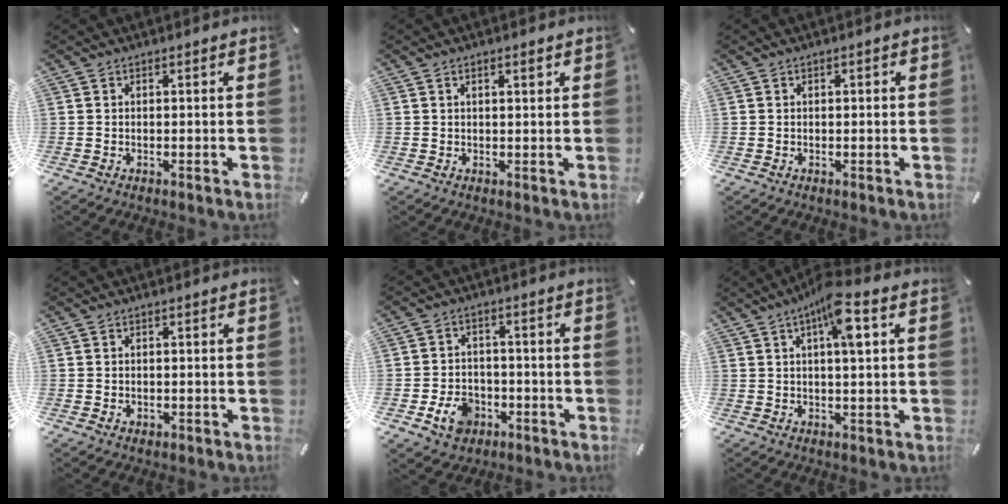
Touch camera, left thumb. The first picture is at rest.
{"total": 1.4, "force": [0.7, 0.4, 1.2], "torque": [-0.023, 0.003, 0.011]}
{"total": 0.7, "force": [0.0, 0.3, 0.6], "torque": [-0.010, 0.002, -0.002]}
{"total": 0.7, "force": [-0.1, 0.7, 0.3], "torque": [-0.005, 0.004, -0.004]}
{"total": 7.6, "force": [-3.1, 5.9, 3.5], "torque": [-0.073, 0.015, -0.056]}
{"total": 8.4, "force": [2.9, 1.7, 7.7], "torque": [-0.127, -0.004, 0.042]}